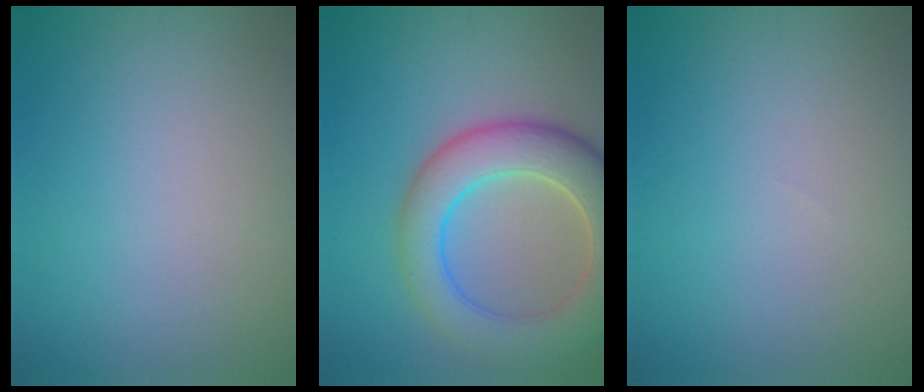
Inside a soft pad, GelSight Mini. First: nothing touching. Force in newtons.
{"total": 8.3, "press": 8.3, "slide": 0.7}
{"total": 0.0}